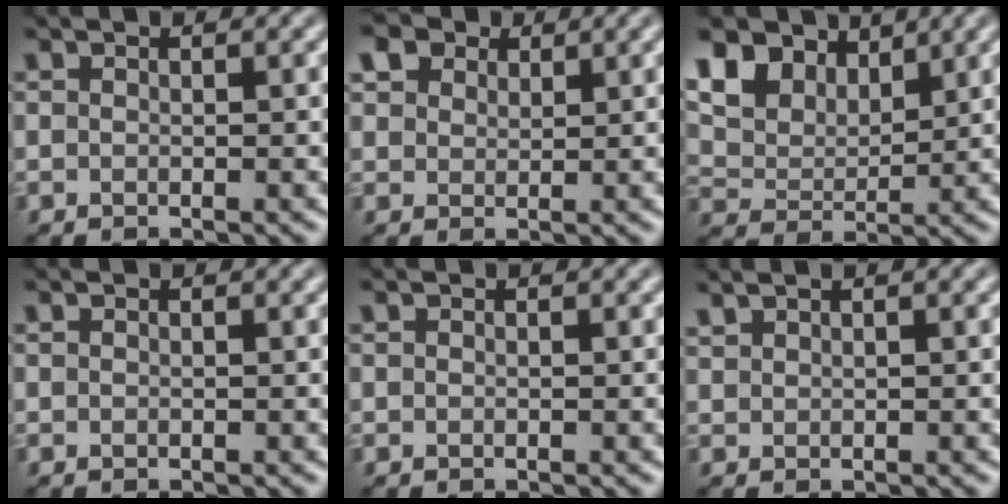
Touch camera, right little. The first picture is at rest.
{"total": 5.4, "force": [3.6, 3.3, 2.4], "torque": [-0.069, 0.012, 0.057]}
{"total": 8.2, "force": [5.4, 4.7, 4.0], "torque": [-0.109, 0.006, 0.092]}
{"total": 0.0}
{"total": 0.0}
{"total": 1.0, "force": [1.0, 0.1, 0.2], "torque": [-0.006, 0.003, 0.022]}